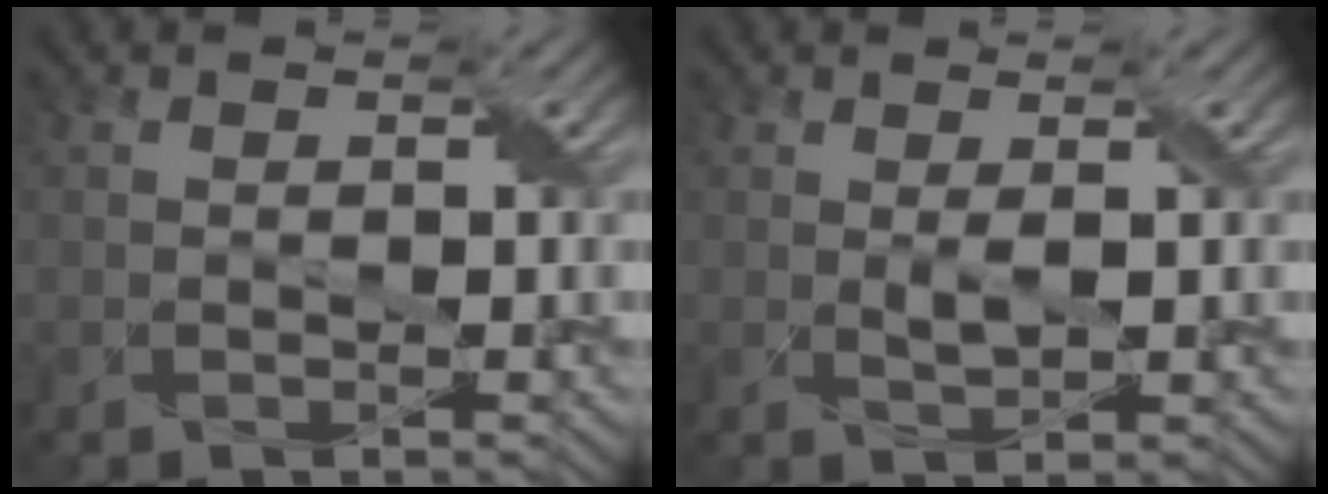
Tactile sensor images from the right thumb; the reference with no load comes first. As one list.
[{"total": 1.4, "force": [0.6, 0.3, 1.3], "torque": [-0.032, 0.000, 0.014]}]